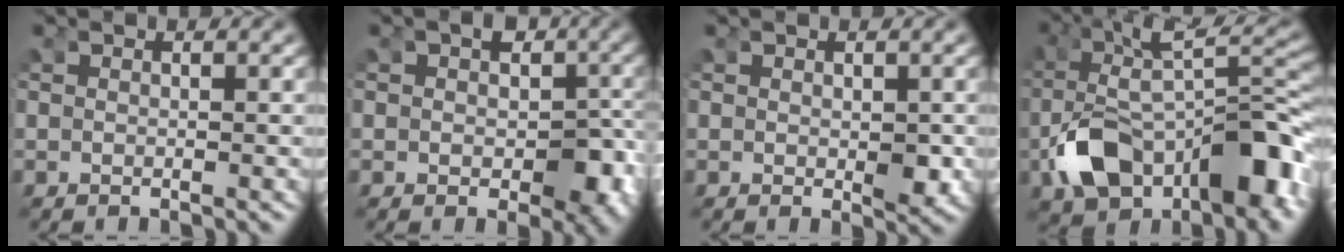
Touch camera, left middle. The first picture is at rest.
{"total": 5.4, "force": [-1.1, 4.1, 3.4], "torque": [-0.053, -0.020, -0.009]}
{"total": 1.6, "force": [-0.3, 0.9, 1.3], "torque": [-0.018, -0.009, -0.002]}
{"total": 9.1, "force": [-3.2, 4.8, 7.1], "torque": [-0.134, 0.001, -0.052]}